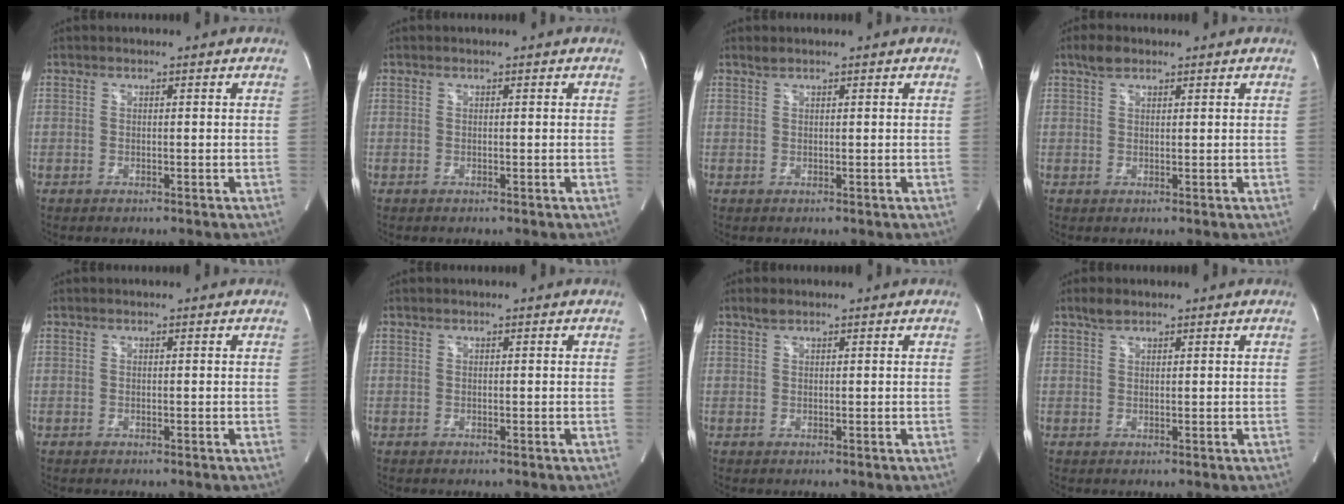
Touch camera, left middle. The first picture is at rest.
{"total": 0.0}
{"total": 0.7, "force": [0.6, -0.1, 0.2], "torque": [-0.010, 0.004, 0.017]}
{"total": 2.4, "force": [1.8, 1.1, 1.1], "torque": [-0.029, 0.009, 0.034]}
{"total": 0.0}
{"total": 0.0}
{"total": 1.1, "force": [1.0, 0.2, 0.5], "torque": [-0.018, 0.006, 0.023]}
{"total": 1.7, "force": [1.5, 0.6, 0.8], "torque": [-0.022, 0.006, 0.031]}